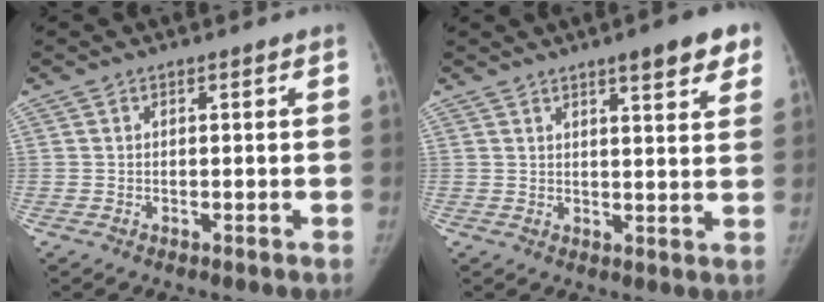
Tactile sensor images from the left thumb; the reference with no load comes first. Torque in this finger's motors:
{"motor_torque": [1.20, 1.09, 0.67, -0.85, -0.04]}